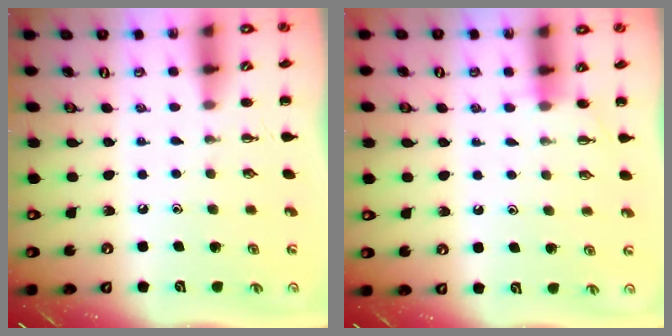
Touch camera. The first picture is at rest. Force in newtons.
{"total": 3.0, "press": 2.9, "slide": 0.9}